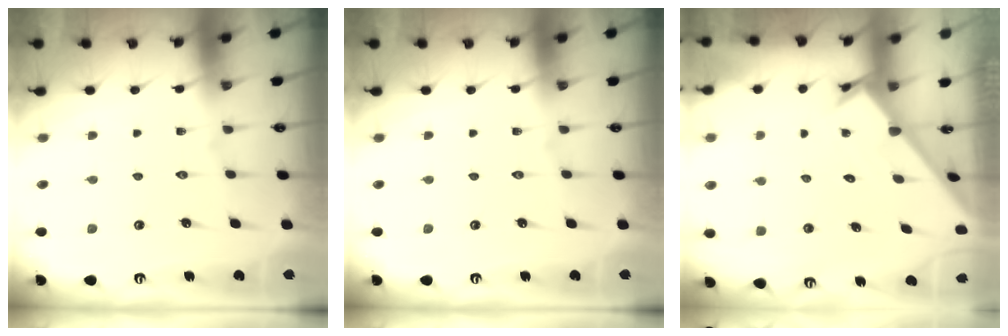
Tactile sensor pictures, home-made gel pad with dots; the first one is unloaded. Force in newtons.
{"total": 0.0}
{"total": 1.6, "press": 1.6, "slide": 0.1}